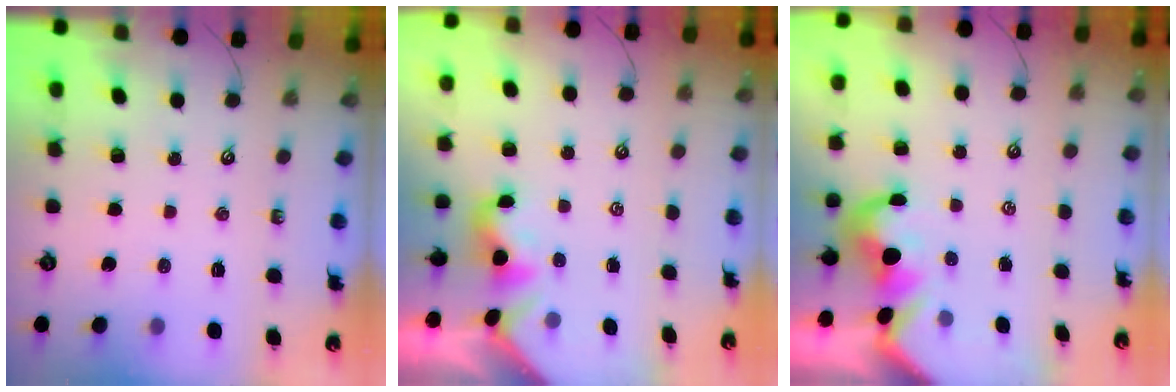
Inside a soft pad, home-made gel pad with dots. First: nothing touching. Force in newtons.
{"total": 2.0, "press": 2.0, "slide": 0.4}
{"total": 3.0, "press": 2.8, "slide": 1.0}